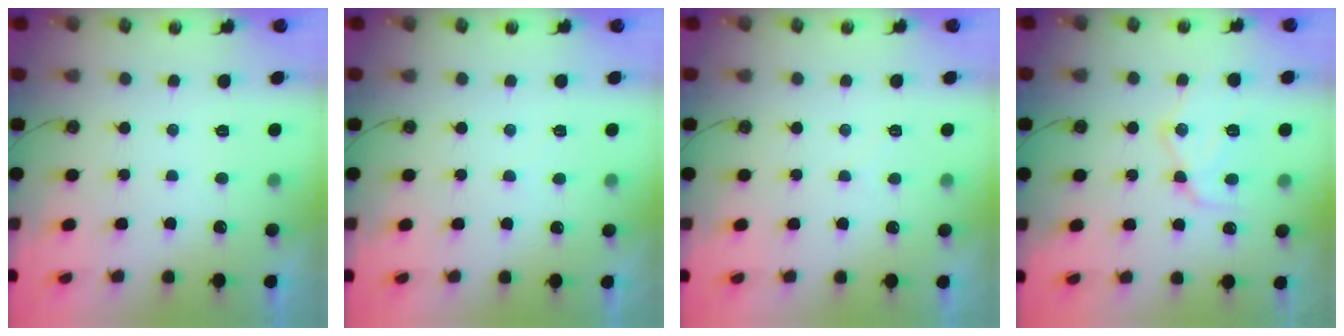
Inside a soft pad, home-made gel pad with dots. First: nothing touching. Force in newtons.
{"total": 1.7, "press": 1.6, "slide": 0.4}
{"total": 4.5, "press": 4.4, "slide": 0.6}
{"total": 12.5, "press": 12.4, "slide": 1.2}